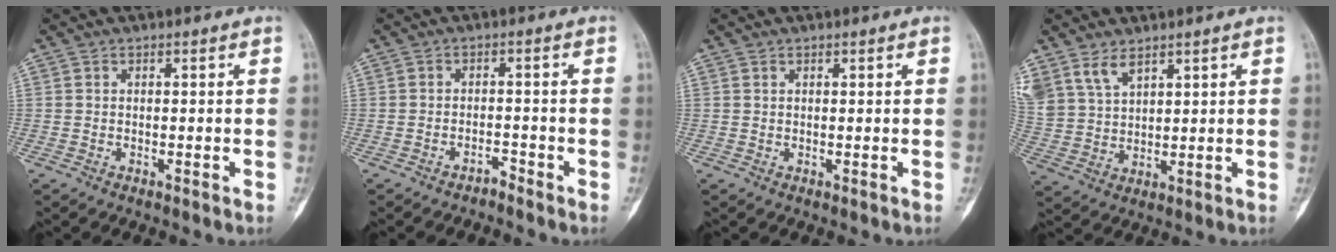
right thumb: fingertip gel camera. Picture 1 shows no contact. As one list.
[{"total": 1.8, "force": [-1.7, 0.5, 0.1], "torque": [0.003, 0.014, -0.028]}, {"total": 0.0}, {"total": 7.6, "force": [5.2, 4.1, 3.6], "torque": [-0.061, -0.011, 0.117]}]